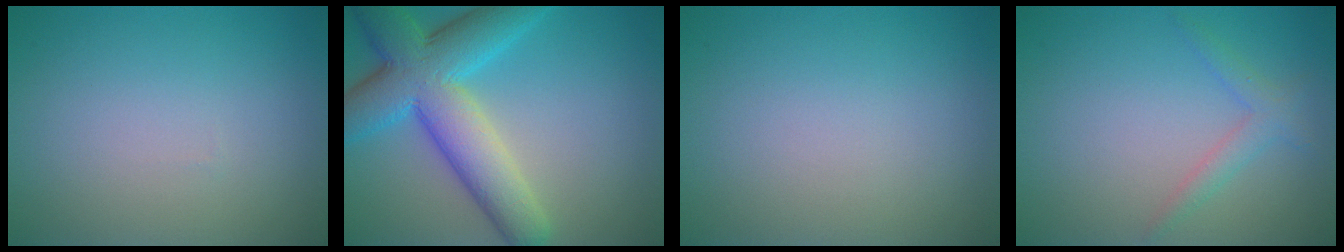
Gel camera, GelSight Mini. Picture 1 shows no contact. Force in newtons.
{"total": 9.6, "press": 9.6, "slide": 0.1}
{"total": 0.0}
{"total": 1.8, "press": 1.8, "slide": 0.1}